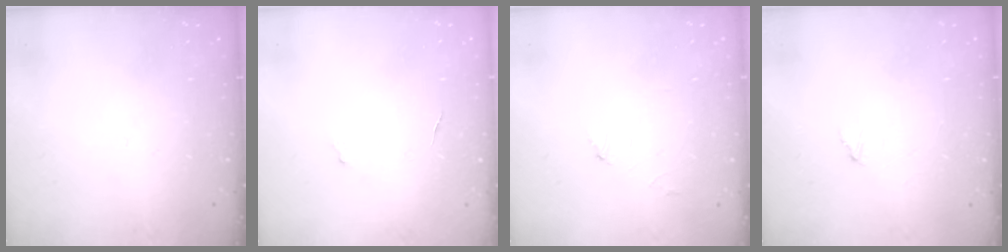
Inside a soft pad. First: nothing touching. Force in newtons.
{"total": 2.8, "press": 2.8, "slide": 0.2}
{"total": 2.9, "press": 2.9, "slide": 0.3}
{"total": 2.7, "press": 2.7, "slide": 0.1}